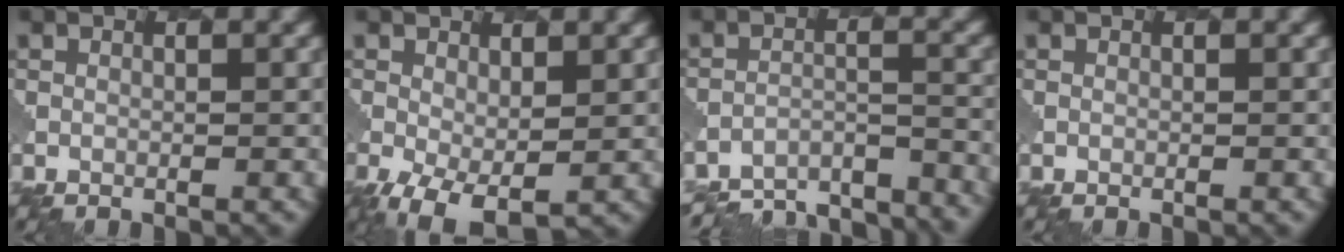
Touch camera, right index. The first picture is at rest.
{"total": 4.0, "force": [-0.7, 2.2, 3.2], "torque": [-0.076, -0.017, -0.009]}
{"total": 10.4, "force": [-10.1, 2.1, 1.5], "torque": [-0.019, 0.001, -0.131]}
{"total": 0.0}